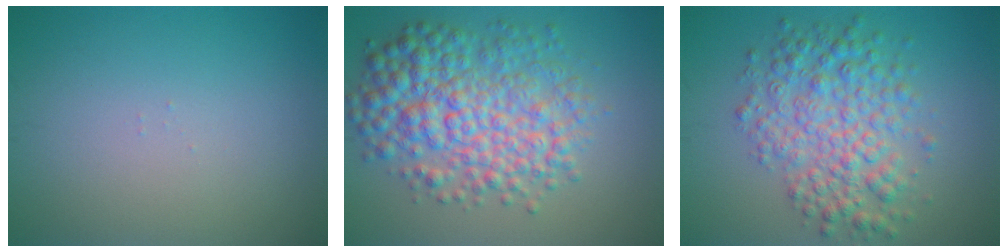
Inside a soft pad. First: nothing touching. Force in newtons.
{"total": 7.9, "press": 7.9, "slide": 0.1}
{"total": 5.9, "press": 5.9, "slide": 0.0}